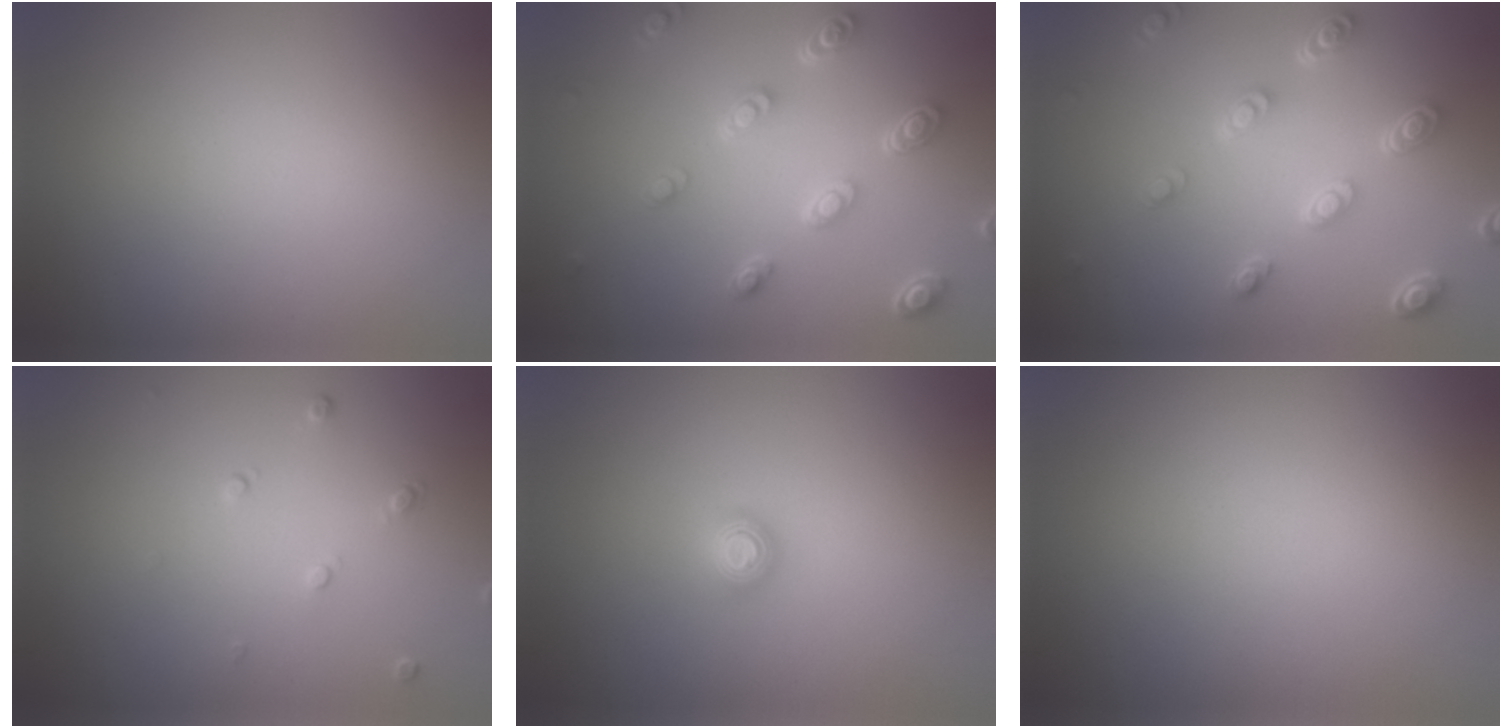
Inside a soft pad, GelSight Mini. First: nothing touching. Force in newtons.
{"total": 4.6, "press": 3.4, "slide": 3.0}
{"total": 4.5, "press": 3.4, "slide": 3.0}
{"total": 0.9, "press": 0.6, "slide": 0.7}
{"total": 1.1, "press": 1.1, "slide": 0.0}
{"total": 0.0}